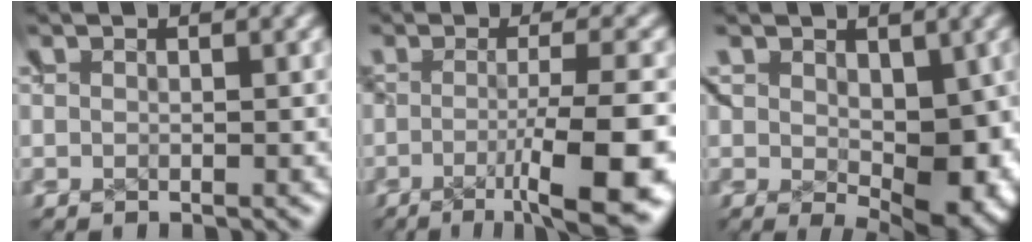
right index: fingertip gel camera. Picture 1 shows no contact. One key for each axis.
{"total": 7.8, "fx": -5.0, "fy": 1.4, "fz": 5.9, "tx": -0.047, "ty": -0.004, "tz": -0.068}
{"total": 5.1, "fx": -1.1, "fy": 2.3, "fz": 4.4, "tx": -0.064, "ty": -0.034, "tz": 0.004}